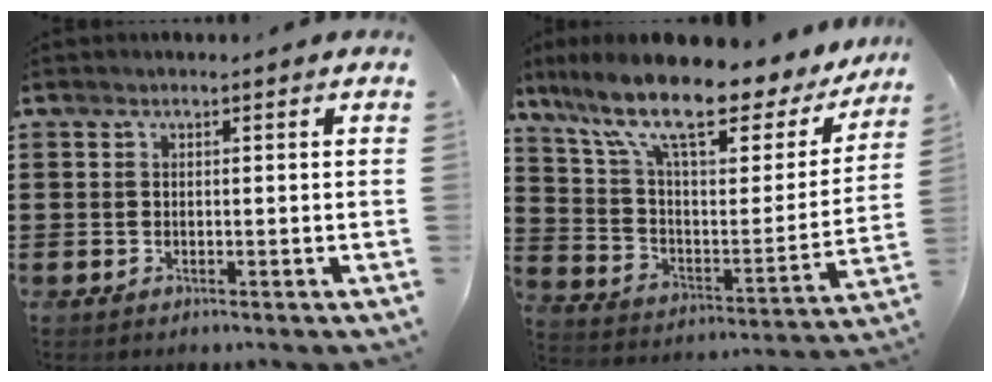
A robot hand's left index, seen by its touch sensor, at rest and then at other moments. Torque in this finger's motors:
{"motor_torque": [2.14, 0.00, 0.87, 0.21]}